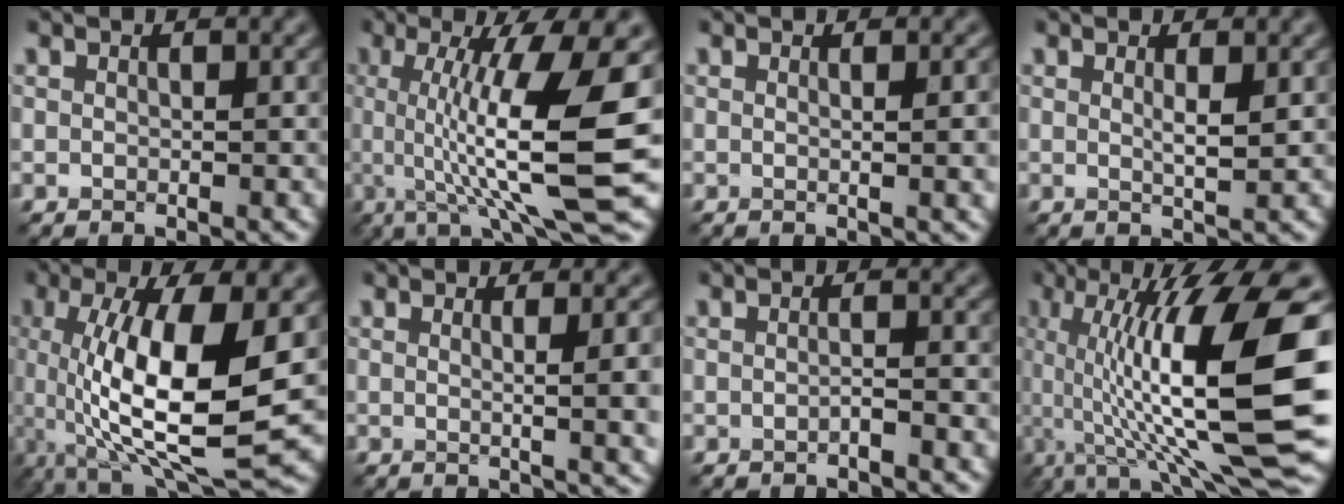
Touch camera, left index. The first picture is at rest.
{"total": 12.4, "force": [0.1, 2.5, 12.2], "torque": [-0.178, -0.002, 0.005]}
{"total": 3.8, "force": [0.2, 1.5, 3.5], "torque": [-0.020, 0.010, -0.004]}
{"total": 1.6, "force": [0.4, 0.2, 1.5], "torque": [-0.023, -0.003, 0.004]}
{"total": 11.6, "force": [-0.2, 3.5, 11.0], "torque": [-0.188, -0.013, 0.002]}
{"total": 6.6, "force": [0.6, 2.4, 6.1], "torque": [-0.041, 0.007, 0.008]}
{"total": 1.1, "force": [-0.5, 0.2, 0.9], "torque": [-0.013, 0.002, -0.013]}
{"total": 15.4, "force": [-0.1, 4.0, 14.9], "torque": [-0.231, 0.008, 0.007]}